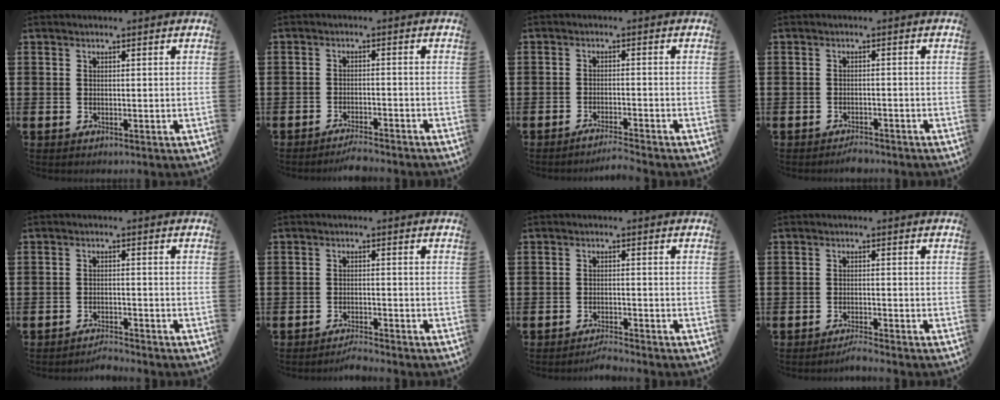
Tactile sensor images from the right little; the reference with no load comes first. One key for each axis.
{"total": 2.4, "fx": -2.3, "fy": -0.1, "fz": 0.6, "tx": -0.011, "ty": 0.005, "tz": -0.047}
{"total": 2.2, "fx": -2.1, "fy": -0.2, "fz": 0.7, "tx": -0.011, "ty": 0.002, "tz": -0.040}
{"total": 1.5, "fx": -1.5, "fy": 0.1, "fz": 0.1, "tx": -0.005, "ty": 0.002, "tz": -0.031}
{"total": 2.0, "fx": -2.0, "fy": -0.1, "fz": 0.0, "tx": -0.006, "ty": 0.003, "tz": -0.043}
{"total": 1.9, "fx": -1.8, "fy": -0.1, "fz": 0.3, "tx": -0.008, "ty": 0.004, "tz": -0.037}
{"total": 1.8, "fx": -1.7, "fy": -0.1, "fz": 0.3, "tx": -0.007, "ty": 0.004, "tz": -0.034}
{"total": 1.7, "fx": -1.6, "fy": -0.2, "fz": 0.6, "tx": -0.010, "ty": 0.002, "tz": -0.031}